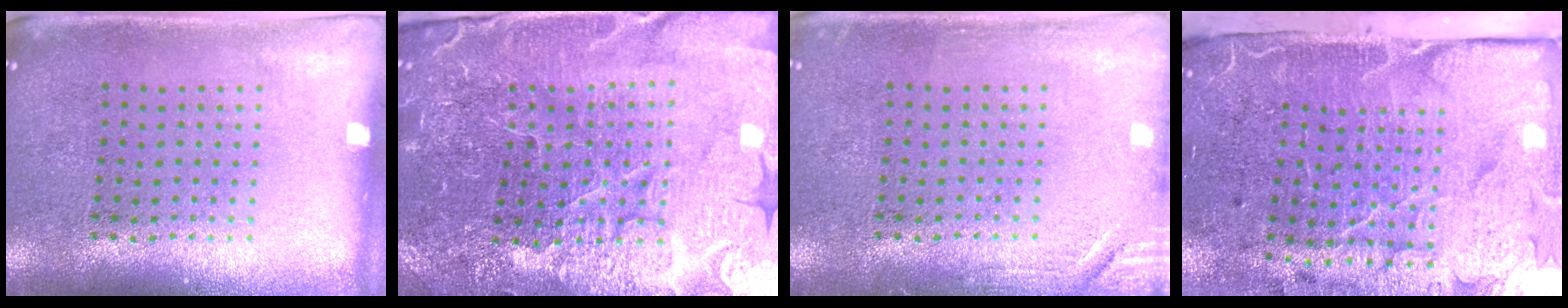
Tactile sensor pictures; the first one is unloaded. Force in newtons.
{"total": 4.8, "press": 4.6, "slide": 1.3}
{"total": 1.7, "press": 1.7, "slide": 0.2}
{"total": 5.1, "press": 4.0, "slide": 3.2}